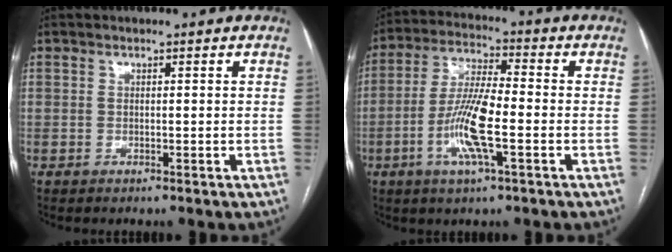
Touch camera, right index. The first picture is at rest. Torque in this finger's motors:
{"motor_torque": [0.38, 0.02, 0.19, 0.17]}